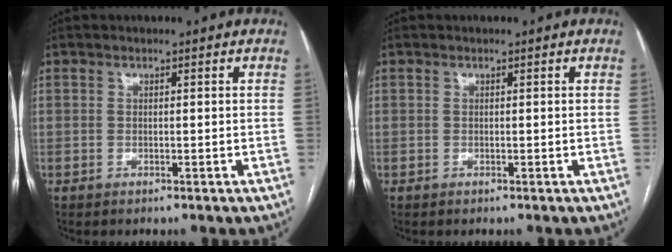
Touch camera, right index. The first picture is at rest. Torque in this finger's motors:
{"motor_torque": [0.00, 0.00, 0.00, 0.00]}